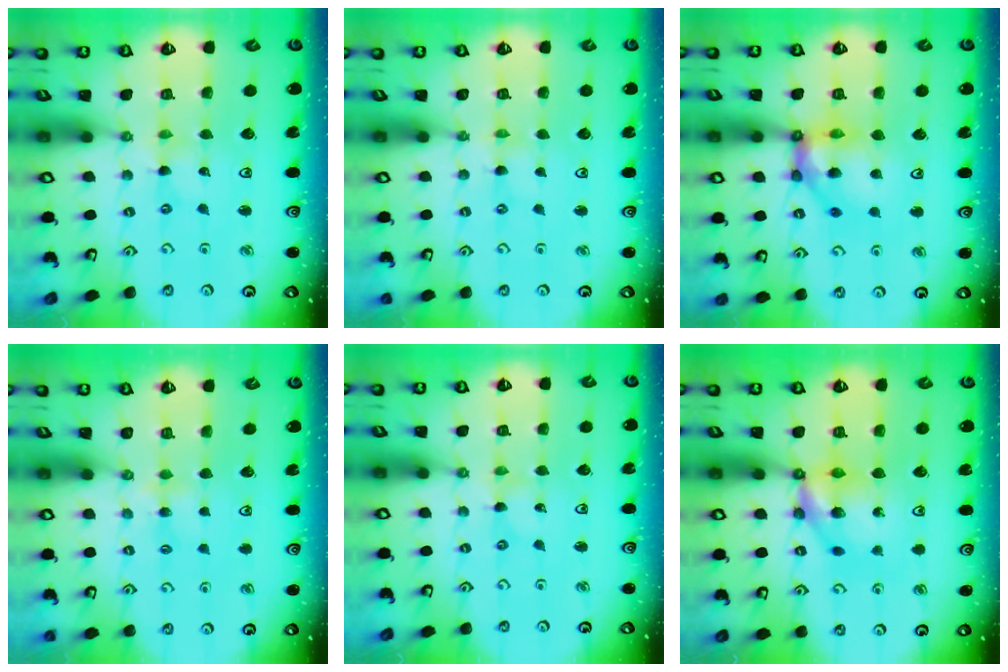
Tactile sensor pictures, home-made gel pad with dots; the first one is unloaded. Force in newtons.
{"total": 0.0}
{"total": 12.6, "press": 12.5, "slide": 1.6}
{"total": 3.0, "press": 3.0, "slide": 0.6}
{"total": 0.0}
{"total": 10.9, "press": 10.8, "slide": 0.5}